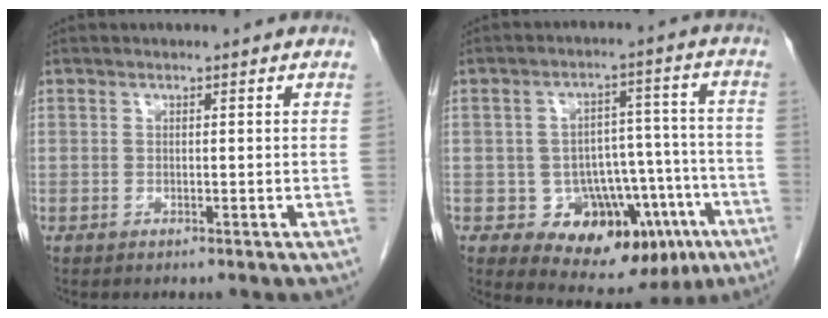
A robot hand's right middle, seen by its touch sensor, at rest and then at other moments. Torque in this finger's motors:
{"motor_torque": [0.51, -1.03, 0.09, 0.02]}